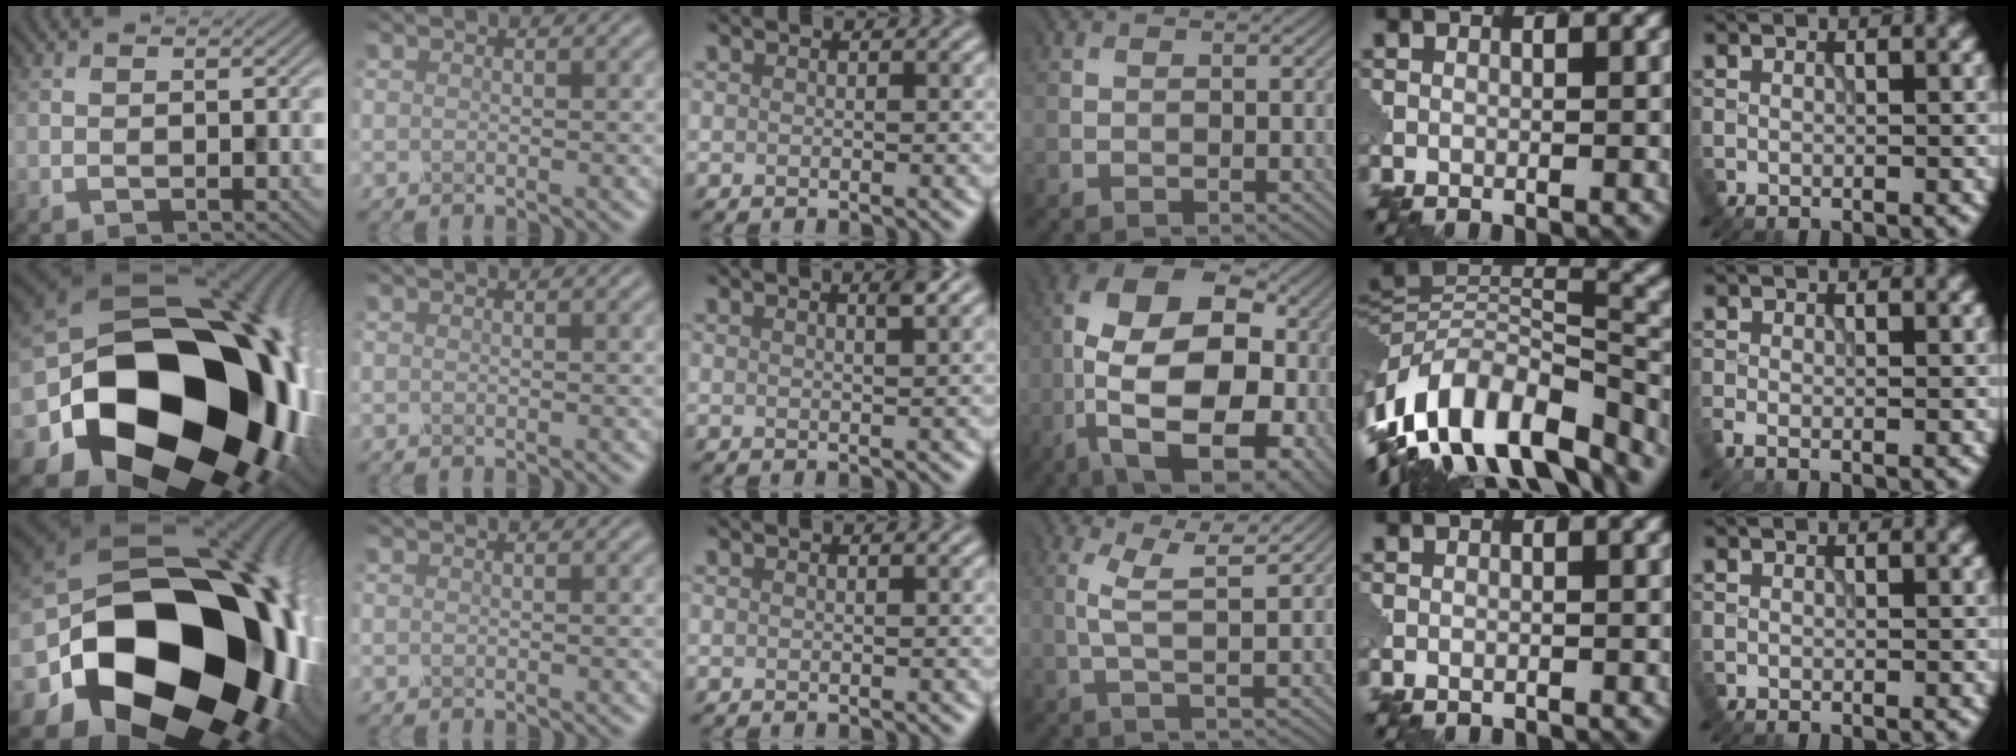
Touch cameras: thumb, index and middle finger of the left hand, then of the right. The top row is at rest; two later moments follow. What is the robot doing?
{"motion": "dispense", "object": "toothpaste"}